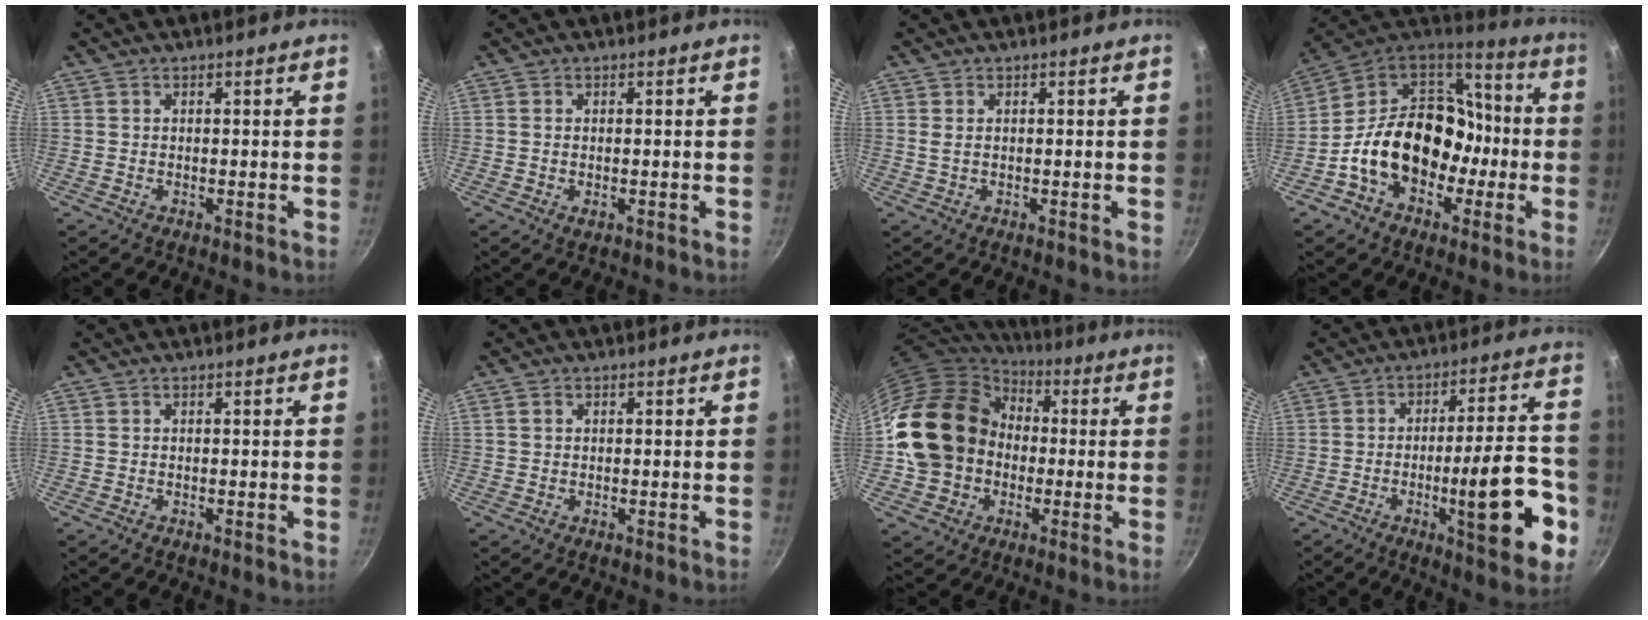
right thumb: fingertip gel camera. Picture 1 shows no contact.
{"total": 1.0, "force": [-0.2, 0.5, 0.8], "torque": [-0.015, -0.003, -0.002]}
{"total": 0.9, "force": [0.2, 0.2, 0.9], "torque": [-0.019, -0.001, 0.004]}
{"total": 22.4, "force": [-4.6, 16.8, 14.1], "torque": [-0.204, 0.072, -0.073]}
{"total": 0.0}
{"total": 0.9, "force": [0.3, 0.8, 0.4], "torque": [-0.005, 0.003, 0.003]}
{"total": 21.4, "force": [0.1, 17.7, 12.0], "torque": [-0.223, 0.055, 0.007]}
{"total": 18.4, "force": [-6.1, 4.7, 16.7], "torque": [-0.208, 0.030, -0.085]}